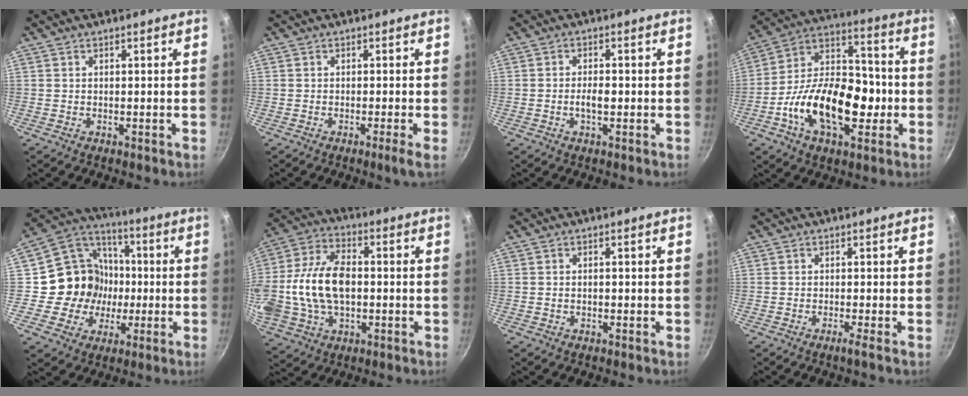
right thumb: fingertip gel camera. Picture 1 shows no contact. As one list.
[{"total": 1.9, "force": [-0.9, -0.4, 1.6], "torque": [-0.039, 0.000, -0.018]}, {"total": 3.0, "force": [-0.6, 1.4, 2.6], "torque": [-0.043, 0.009, -0.012]}, {"total": 22.4, "force": [-5.7, 13.1, 17.2], "torque": [-0.252, 0.048, -0.105]}, {"total": 15.5, "force": [-1.1, 14.5, 5.3], "torque": [-0.055, 0.030, -0.024]}, {"total": 19.1, "force": [-0.7, 12.3, 14.6], "torque": [-0.280, 0.028, -0.014]}, {"total": 1.0, "force": [-0.2, 0.6, 0.7], "torque": [-0.013, 0.005, -0.005]}, {"total": 1.4, "force": [-0.8, -0.4, 1.1], "torque": [-0.027, 0.001, -0.016]}]